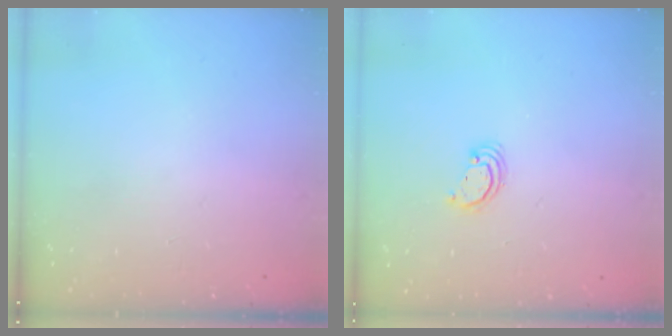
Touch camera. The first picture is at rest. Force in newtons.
{"total": 2.8, "press": 2.8, "slide": 0.2}